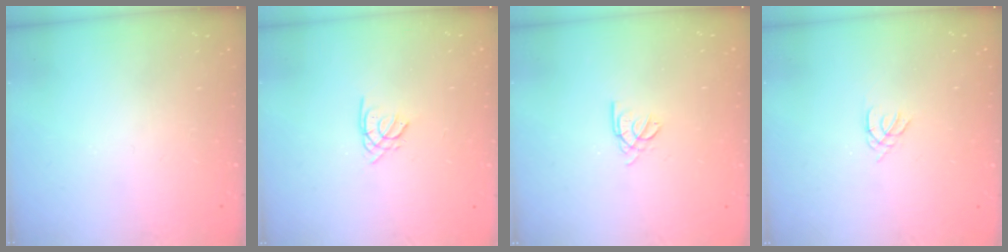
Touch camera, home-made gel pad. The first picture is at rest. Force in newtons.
{"total": 1.4, "press": 1.4, "slide": 0.4}
{"total": 2.2, "press": 2.1, "slide": 0.6}
{"total": 1.2, "press": 1.2, "slide": 0.3}